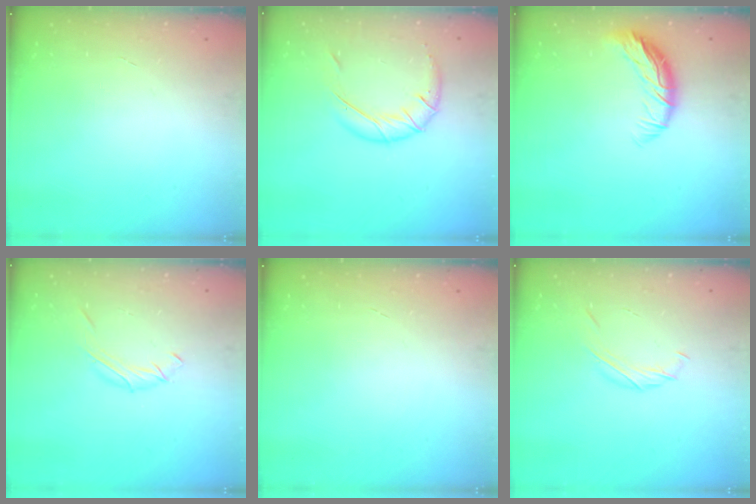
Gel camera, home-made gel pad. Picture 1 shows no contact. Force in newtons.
{"total": 12.0, "press": 12.0, "slide": 0.7}
{"total": 9.5, "press": 9.2, "slide": 2.2}
{"total": 7.1, "press": 7.1, "slide": 1.1}
{"total": 0.0}
{"total": 7.5, "press": 7.2, "slide": 2.1}